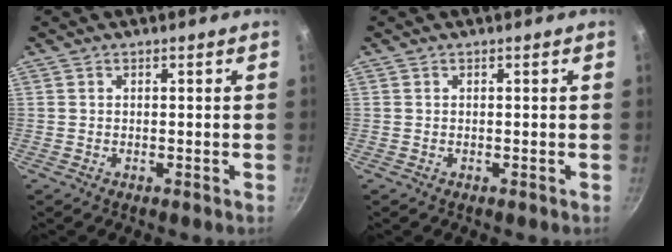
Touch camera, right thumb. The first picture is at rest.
{"total": 0.0}